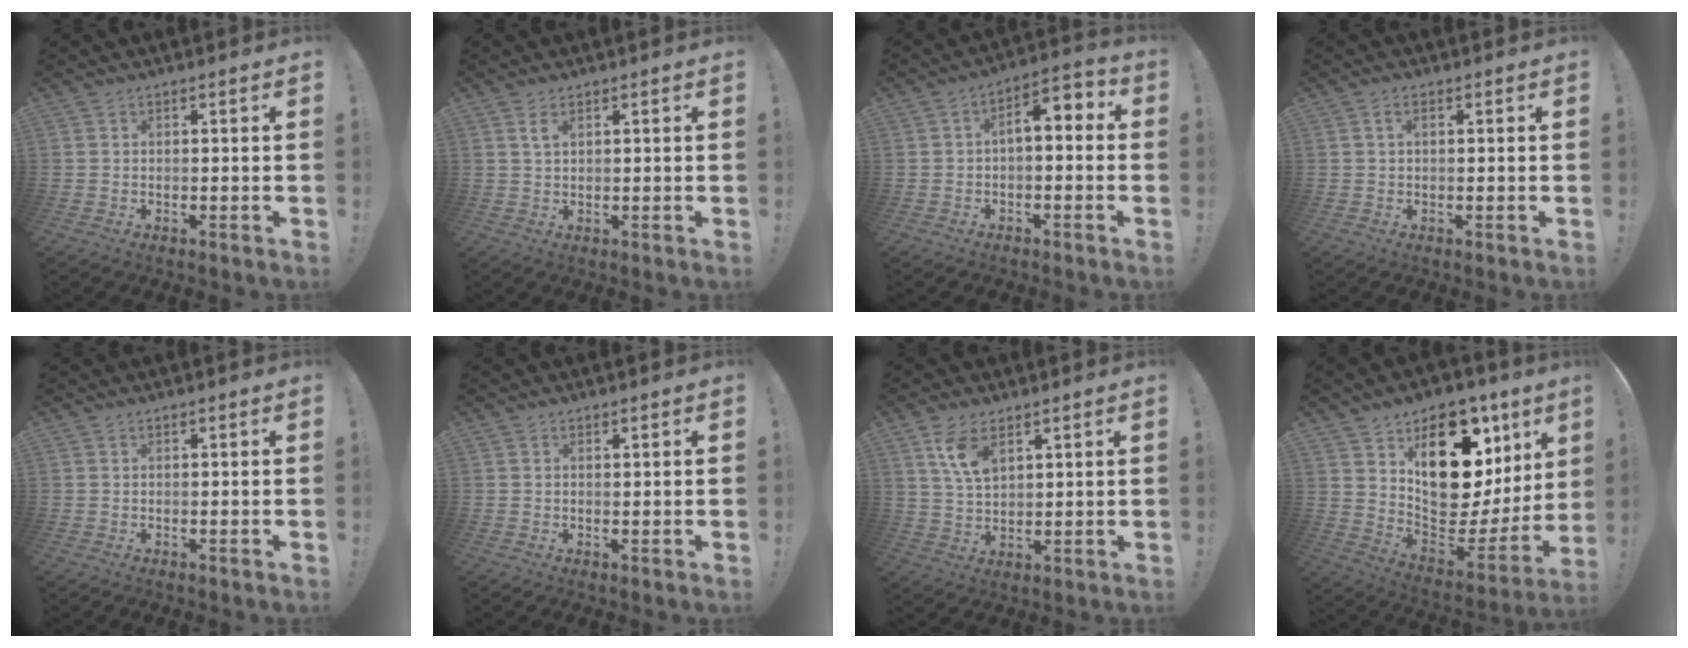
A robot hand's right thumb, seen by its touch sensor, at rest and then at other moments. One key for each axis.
{"total": 2.5, "fx": 1.4, "fy": 1.0, "fz": 1.9, "tx": -0.025, "ty": -0.005, "tz": 0.021}
{"total": 5.6, "fx": -0.6, "fy": 2.7, "fz": 4.9, "tx": -0.069, "ty": 0.004, "tz": -0.011}
{"total": 1.9, "fx": 0.4, "fy": 1.0, "fz": 1.6, "tx": -0.037, "ty": 0.006, "tz": 0.008}
{"total": 0.0}
{"total": 0.9, "fx": 0.9, "fy": 0.2, "fz": -0.1, "tx": 0.008, "ty": -0.001, "tz": 0.015}
{"total": 8.5, "fx": 4.6, "fy": 4.4, "fz": 5.5, "tx": -0.100, "ty": -0.018, "tz": 0.083}
{"total": 22.9, "fx": 9.8, "fy": 14.7, "fz": 14.6, "tx": -0.169, "ty": -0.070, "tz": 0.203}